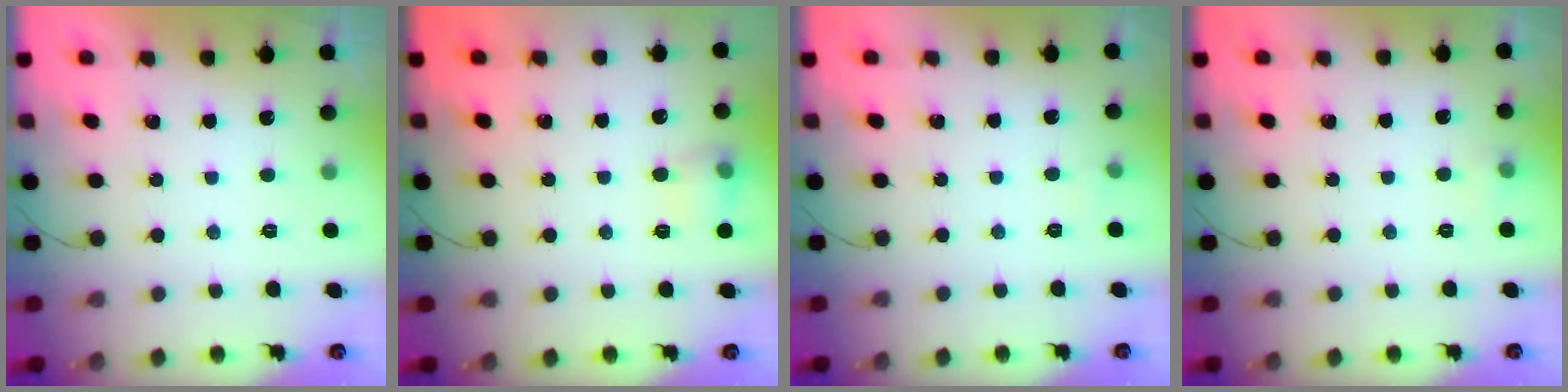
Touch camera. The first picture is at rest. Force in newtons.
{"total": 7.7, "press": 7.6, "slide": 1.1}
{"total": 2.3, "press": 2.1, "slide": 0.9}
{"total": 4.4, "press": 3.0, "slide": 3.2}